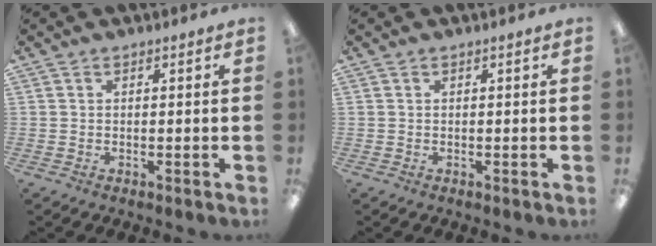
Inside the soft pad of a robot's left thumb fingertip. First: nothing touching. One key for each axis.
{"total": 0.0}